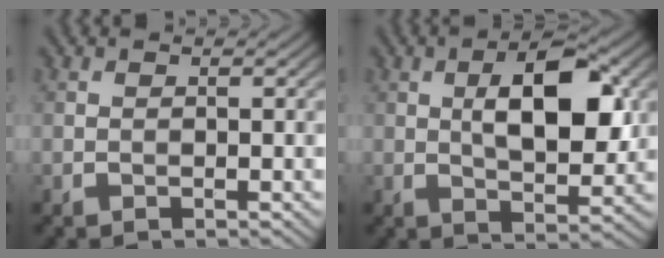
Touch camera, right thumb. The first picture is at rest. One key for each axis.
{"total": 9.6, "fx": 1.9, "fy": 4.3, "fz": 8.4, "tx": -0.134, "ty": 0.006, "tz": 0.028}